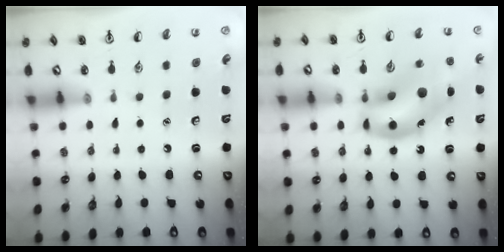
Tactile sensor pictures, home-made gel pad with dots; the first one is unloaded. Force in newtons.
{"total": 17.3, "press": 17.0, "slide": 3.2}